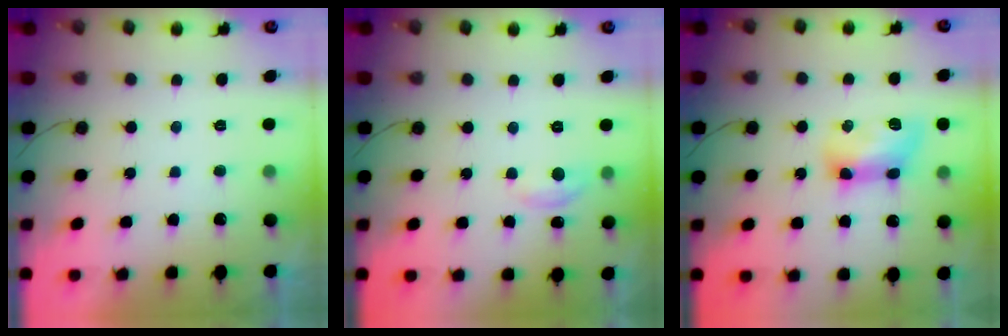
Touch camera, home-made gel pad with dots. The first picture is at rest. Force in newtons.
{"total": 4.1, "press": 4.0, "slide": 0.6}
{"total": 10.9, "press": 10.9, "slide": 1.0}